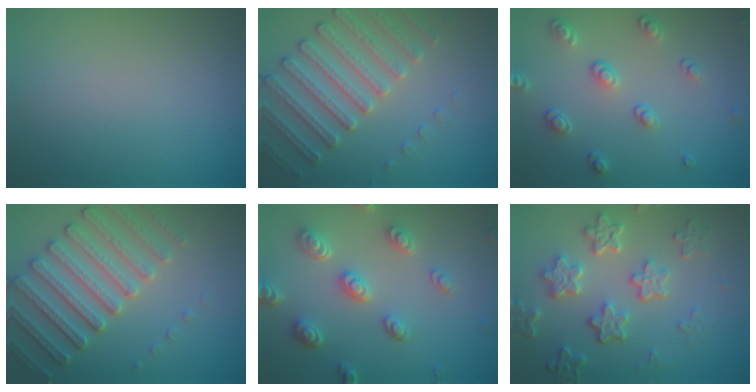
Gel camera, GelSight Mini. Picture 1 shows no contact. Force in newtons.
{"total": 4.3, "press": 4.2, "slide": 1.0}
{"total": 2.8, "press": 2.5, "slide": 1.1}
{"total": 5.1, "press": 4.8, "slide": 1.7}
{"total": 4.9, "press": 3.8, "slide": 3.1}
{"total": 5.4, "press": 4.2, "slide": 3.4}